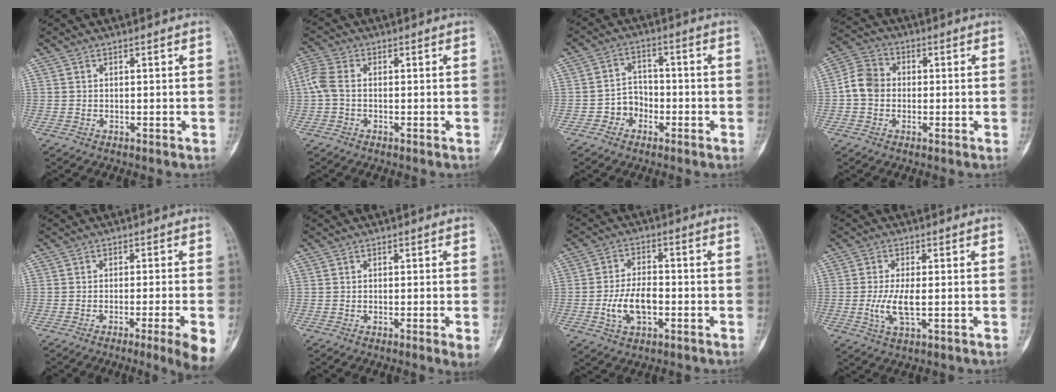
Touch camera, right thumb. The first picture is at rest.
{"total": 4.2, "force": [-0.6, 2.5, 3.4], "torque": [-0.094, 0.013, -0.023]}
{"total": 5.1, "force": [-2.2, 4.2, 1.7], "torque": [0.000, 0.027, -0.045]}
{"total": 6.3, "force": [-0.8, 5.2, 3.3], "torque": [-0.048, 0.019, -0.029]}
{"total": 7.3, "force": [-3.8, -0.7, 6.2], "torque": [-0.086, -0.002, -0.058]}
{"total": 2.5, "force": [-0.9, 0.1, 2.3], "torque": [-0.034, -0.006, -0.015]}
{"total": 8.0, "force": [-2.2, 4.4, 6.3], "torque": [-0.115, 0.016, -0.039]}
{"total": 5.7, "force": [-0.8, 1.9, 5.3], "torque": [-0.116, -0.008, -0.014]}